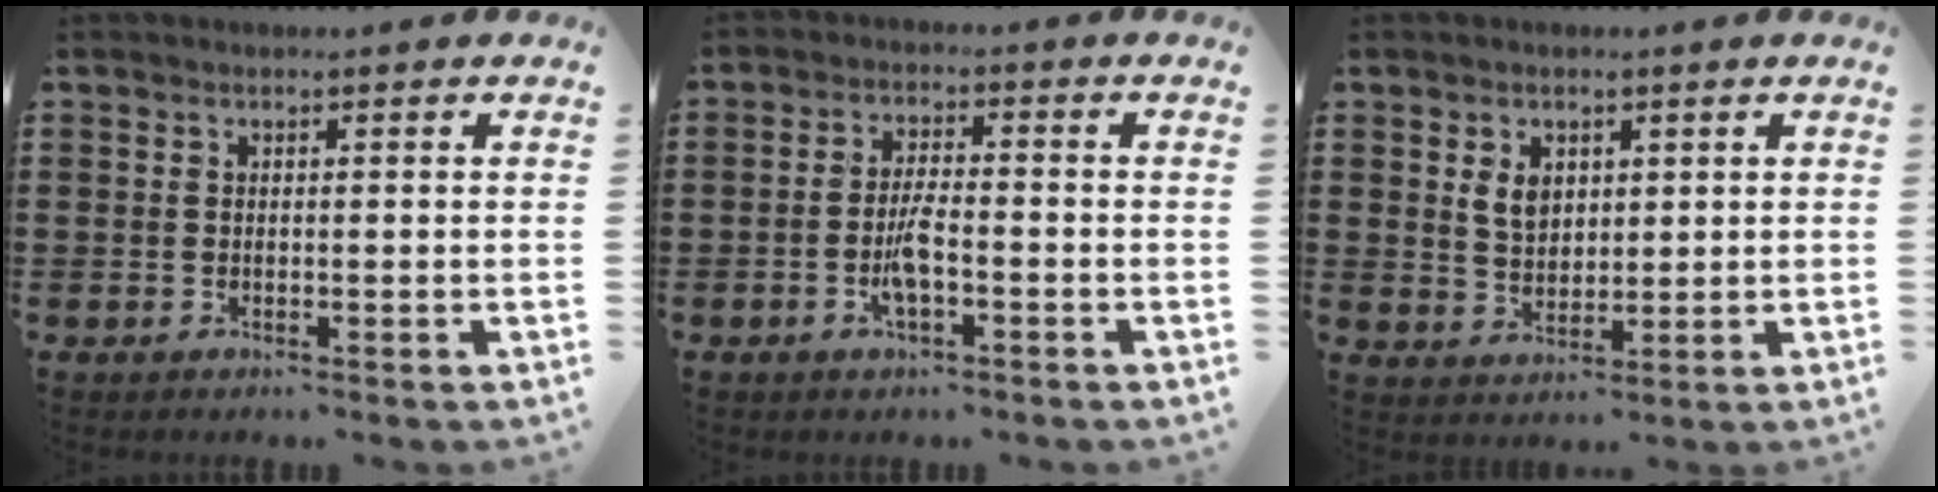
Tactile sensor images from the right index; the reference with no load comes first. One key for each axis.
{"total": 4.4, "fx": -1.7, "fy": 1.2, "fz": 3.9, "tx": -0.080, "ty": -0.001, "tz": -0.034}
{"total": 4.0, "fx": 1.4, "fy": 2.9, "fz": 2.4, "tx": -0.057, "ty": 0.010, "tz": 0.026}